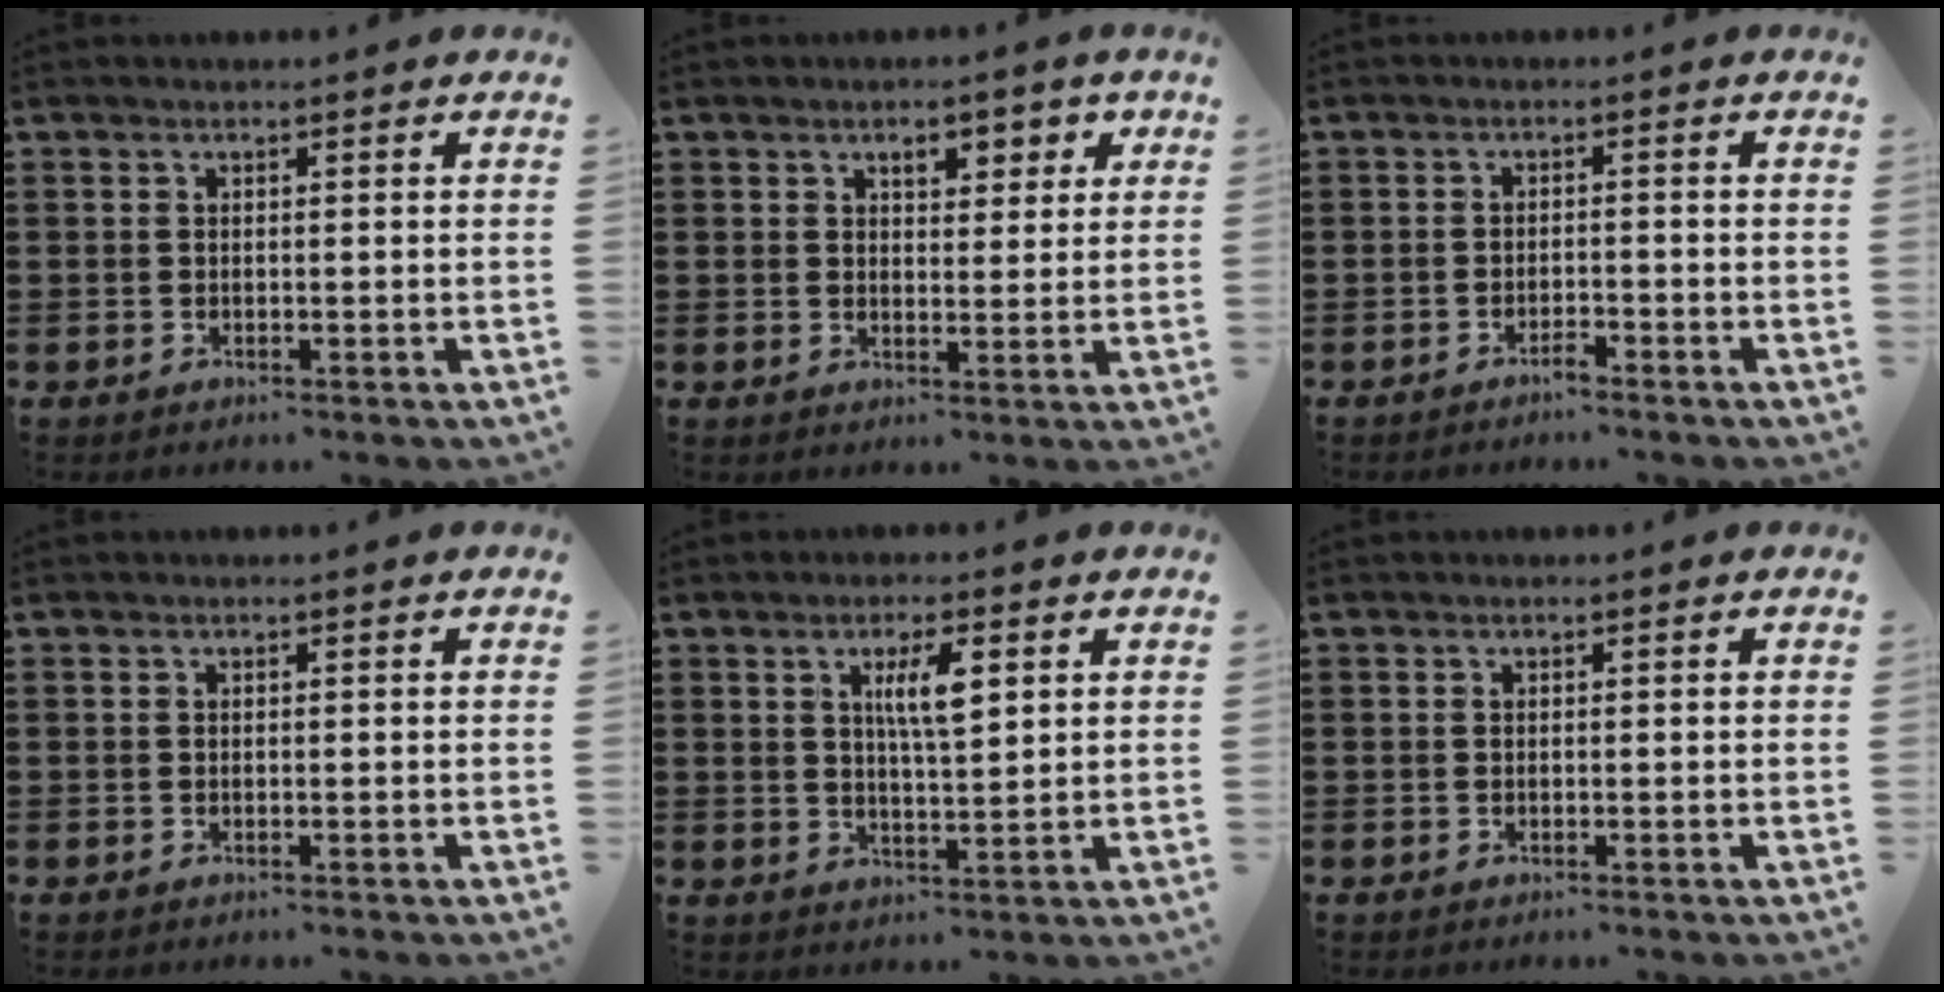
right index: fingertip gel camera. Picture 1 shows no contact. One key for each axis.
{"total": 3.8, "fx": 2.1, "fy": 2.2, "fz": 2.4, "tx": -0.033, "ty": 0.002, "tz": 0.027}
{"total": 1.6, "fx": -1.5, "fy": 0.1, "fz": 0.7, "tx": -0.014, "ty": 0.001, "tz": -0.028}
{"total": 0.0}
{"total": 5.3, "fx": 1.9, "fy": 1.3, "fz": 4.8, "tx": -0.093, "ty": 0.005, "tz": 0.027}
{"total": 0.0}